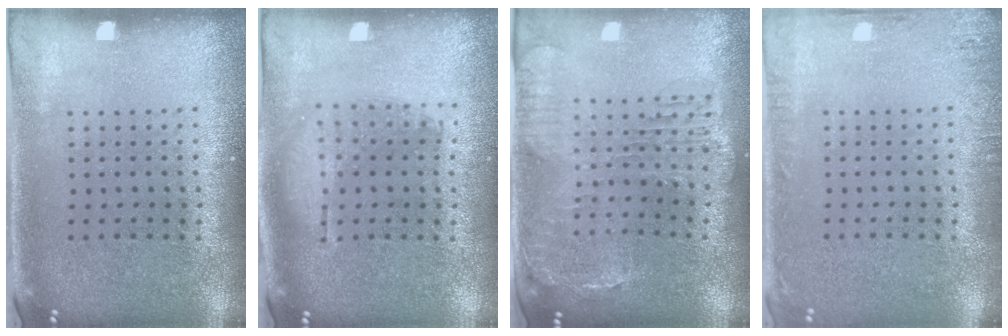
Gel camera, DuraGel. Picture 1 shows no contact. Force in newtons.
{"total": 1.1, "press": 1.0, "slide": 0.4}
{"total": 1.6, "press": 1.5, "slide": 0.5}
{"total": 1.7, "press": 1.7, "slide": 0.2}